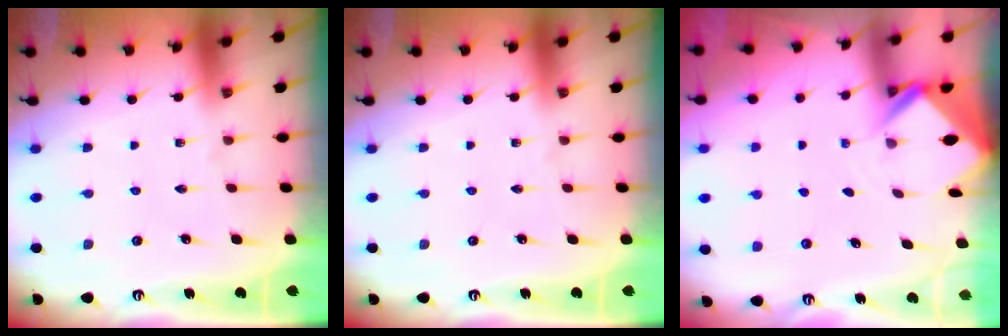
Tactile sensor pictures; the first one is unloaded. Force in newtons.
{"total": 0.0}
{"total": 2.7, "press": 2.7, "slide": 0.2}